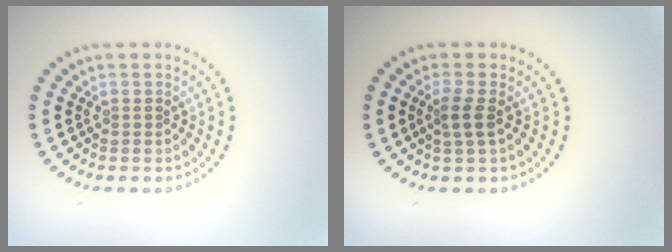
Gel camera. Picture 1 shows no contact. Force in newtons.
{"total": 1.7, "press": 1.3, "slide": 1.0}